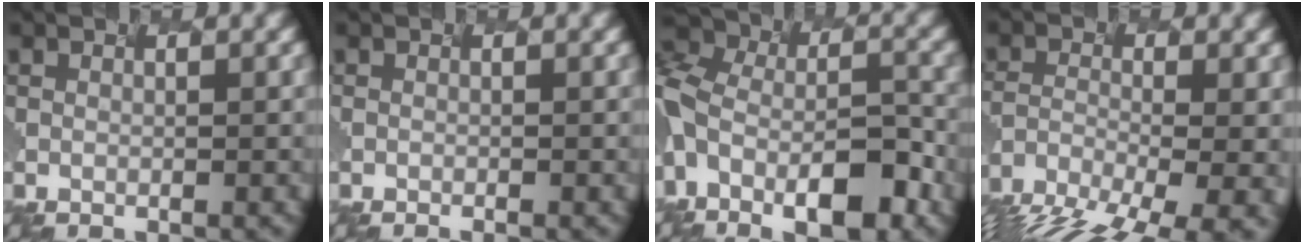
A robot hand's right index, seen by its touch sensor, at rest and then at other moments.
{"total": 0.7, "force": [-0.6, -0.1, 0.4], "torque": [0.001, -0.006, -0.001]}
{"total": 10.3, "force": [-5.7, 5.4, 6.7], "torque": [-0.155, -0.004, -0.082]}
{"total": 12.8, "force": [-10.6, 2.3, 6.8], "torque": [-0.166, -0.041, -0.134]}